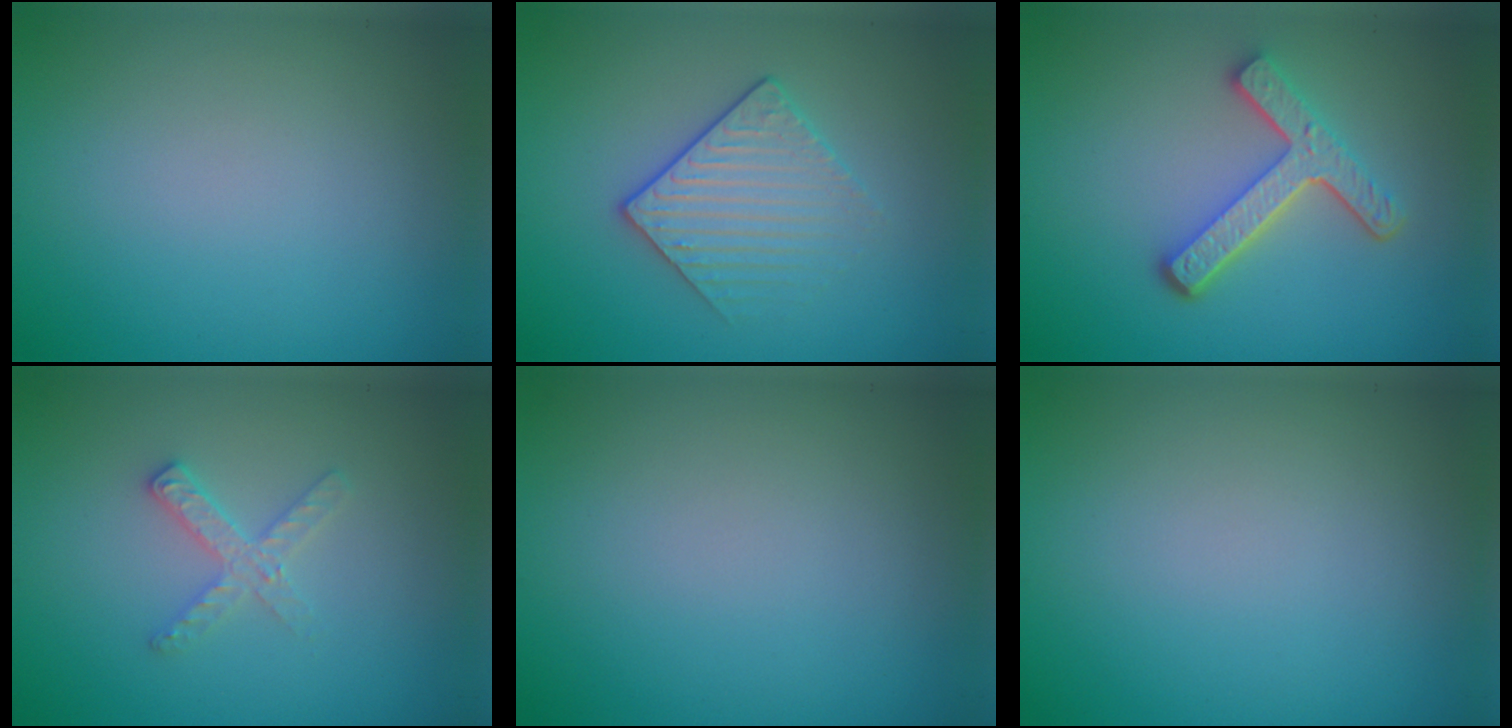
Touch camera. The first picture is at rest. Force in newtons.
{"total": 3.1, "press": 2.9, "slide": 1.1}
{"total": 4.7, "press": 3.4, "slide": 3.2}
{"total": 2.0, "press": 2.0, "slide": 0.2}
{"total": 0.0}
{"total": 0.0}